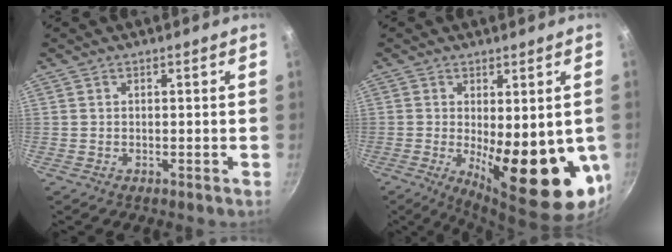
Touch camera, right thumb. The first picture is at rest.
{"total": 17.3, "force": [-2.3, 6.0, 16.0], "torque": [-0.203, -0.031, -0.016]}